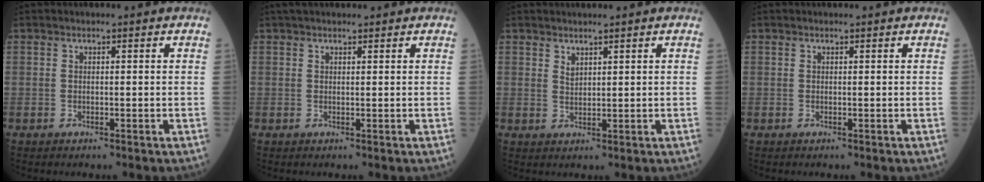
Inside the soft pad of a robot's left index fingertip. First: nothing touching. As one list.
[{"total": 4.4, "force": [3.7, 1.0, 2.1], "torque": [-0.023, 0.036, 0.058]}, {"total": 1.7, "force": [1.4, 0.6, 0.7], "torque": [-0.013, 0.000, 0.027]}, {"total": 0.0}]